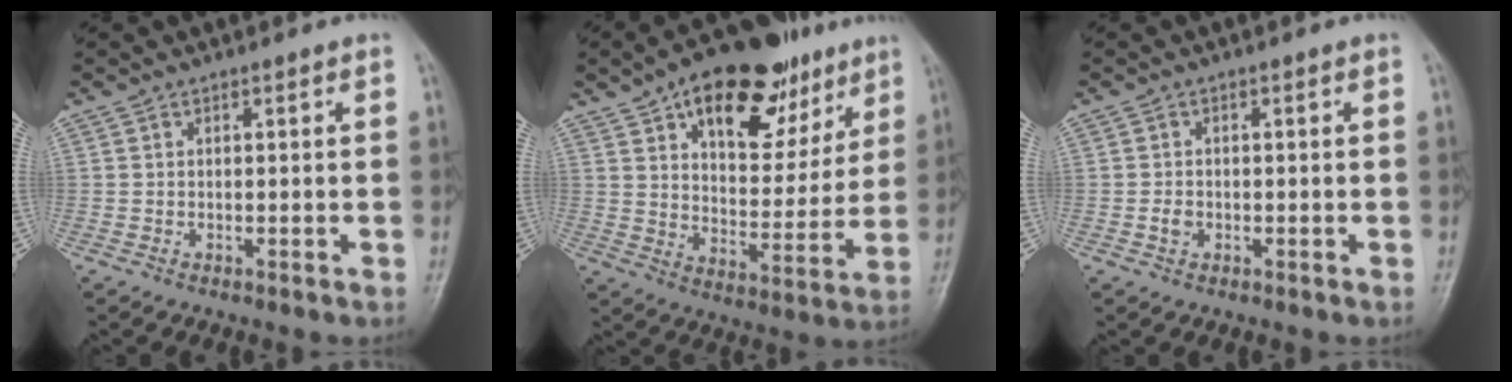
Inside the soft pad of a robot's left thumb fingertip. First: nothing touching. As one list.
[{"total": 22.5, "force": [12.4, 11.7, 14.6], "torque": [-0.169, -0.029, 0.193]}, {"total": 1.6, "force": [-0.4, 1.3, 0.9], "torque": [-0.012, 0.002, -0.008]}]